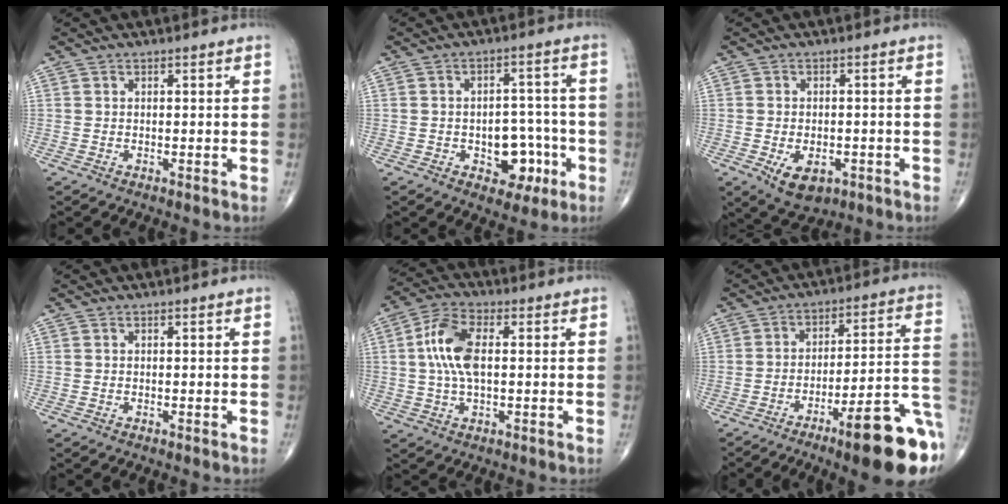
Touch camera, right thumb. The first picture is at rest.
{"total": 9.0, "force": [-3.1, 5.9, 6.0], "torque": [-0.042, 0.032, -0.036]}
{"total": 6.9, "force": [-2.7, 4.1, 4.8], "torque": [-0.068, 0.004, -0.030]}
{"total": 0.0}
{"total": 9.4, "force": [0.9, 4.6, 8.2], "torque": [-0.171, 0.012, 0.014]}
{"total": 19.6, "force": [-9.0, 3.7, 17.0], "torque": [-0.181, 0.056, -0.127]}